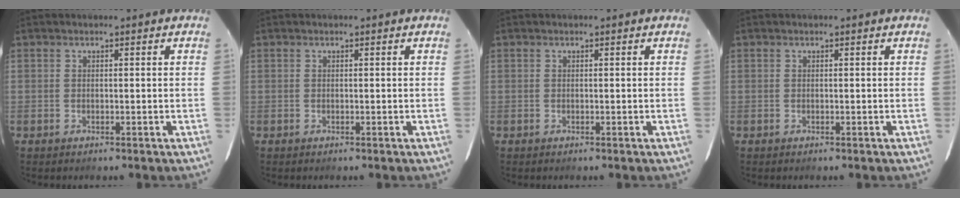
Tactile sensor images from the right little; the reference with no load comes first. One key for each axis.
{"total": 0.0}
{"total": 0.0}
{"total": 0.0}